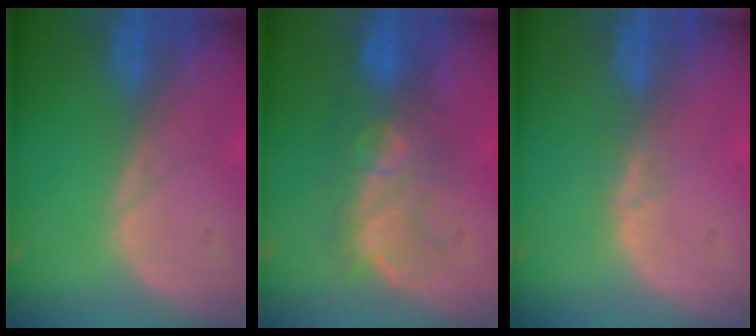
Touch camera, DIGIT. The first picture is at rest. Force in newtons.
{"total": 7.8, "press": 7.7, "slide": 1.2}
{"total": 1.9, "press": 1.4, "slide": 1.3}